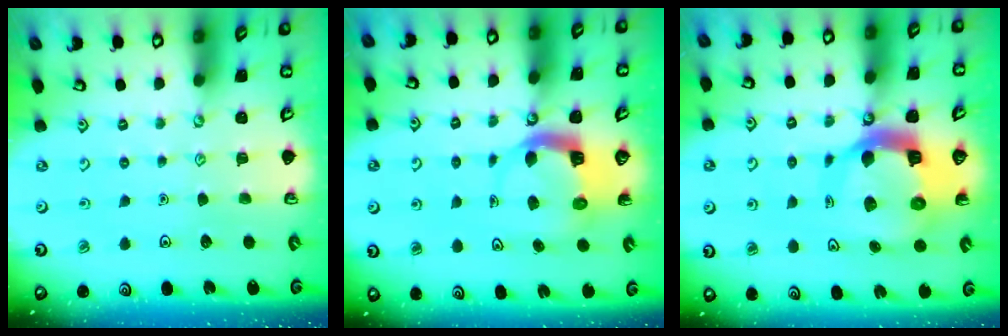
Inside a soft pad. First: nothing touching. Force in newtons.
{"total": 5.7, "press": 5.6, "slide": 0.5}
{"total": 14.4, "press": 14.3, "slide": 1.6}